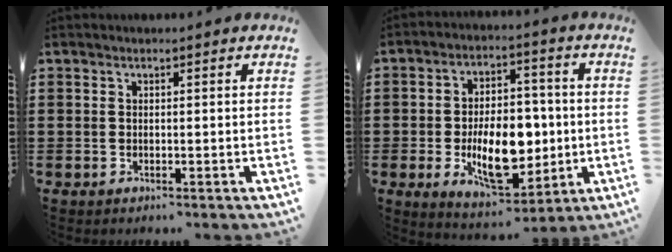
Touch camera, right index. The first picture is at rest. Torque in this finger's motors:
{"motor_torque": [1.97, -0.17, 0.65, 0.21]}